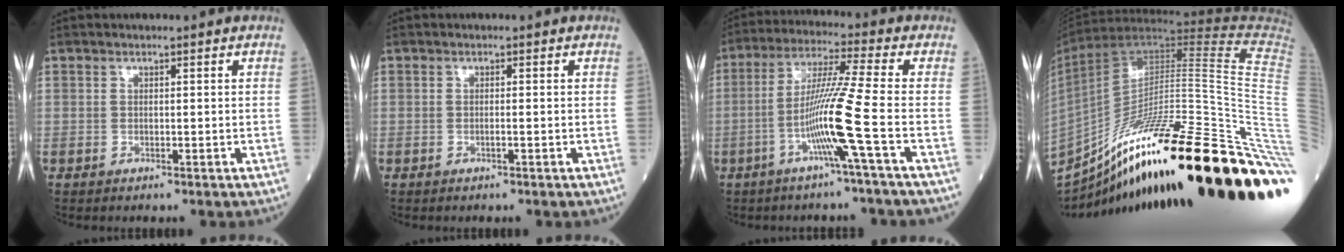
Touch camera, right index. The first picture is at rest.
{"total": 0.6, "force": [-0.2, -0.1, 0.5], "torque": [-0.010, 0.001, -0.005]}
{"total": 10.3, "force": [-3.4, -2.5, 9.4], "torque": [-0.182, -0.001, -0.069]}
{"total": 40.0, "force": [-18.4, 1.3, 35.5], "torque": [-0.441, 0.005, -0.299]}